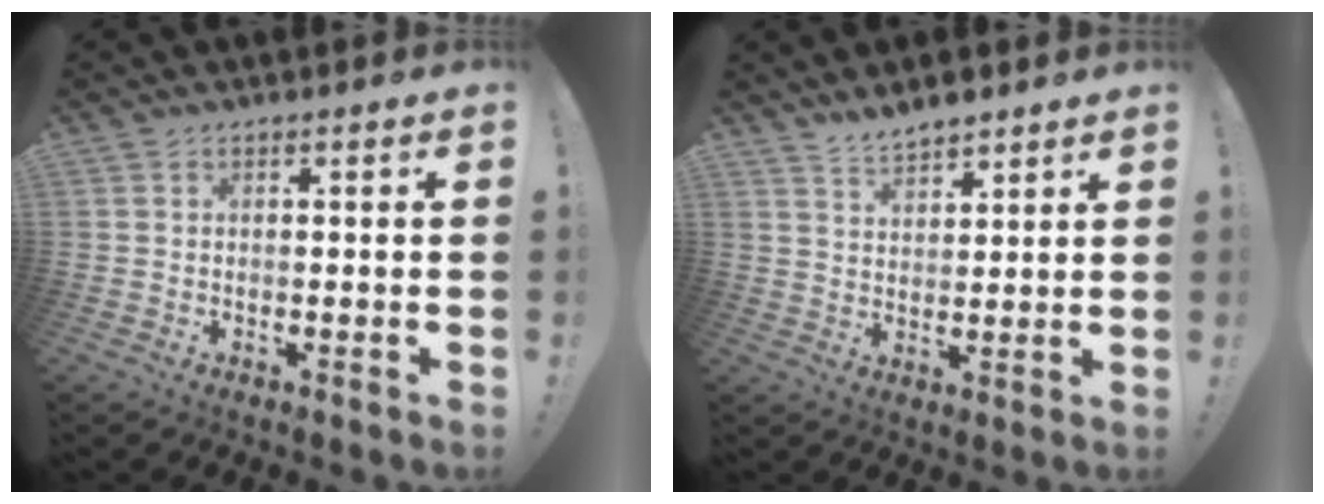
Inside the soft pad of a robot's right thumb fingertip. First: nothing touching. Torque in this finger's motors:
{"motor_torque": [0.02, 0.03, -0.01, 0.01, 0.00]}